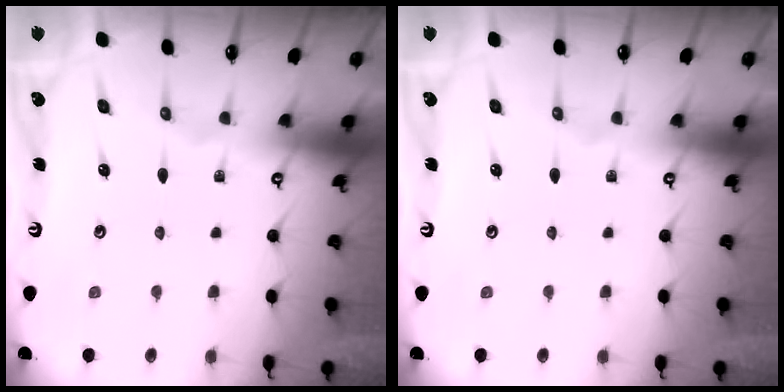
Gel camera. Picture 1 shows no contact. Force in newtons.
{"total": 0.0}